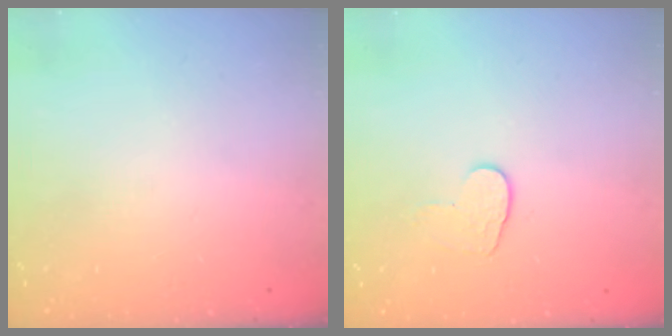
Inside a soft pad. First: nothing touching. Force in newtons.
{"total": 5.3, "press": 5.3, "slide": 0.5}